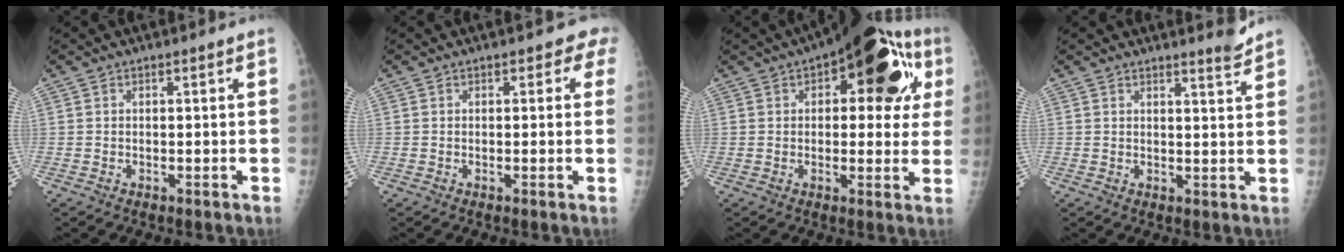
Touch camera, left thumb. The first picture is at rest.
{"total": 2.2, "force": [1.0, 1.5, 1.2], "torque": [0.015, 0.001, 0.003]}
{"total": 20.7, "force": [7.2, 9.5, 16.9], "torque": [-0.183, 0.022, 0.087]}
{"total": 2.8, "force": [2.6, -0.3, 0.9], "torque": [-0.013, -0.032, 0.036]}